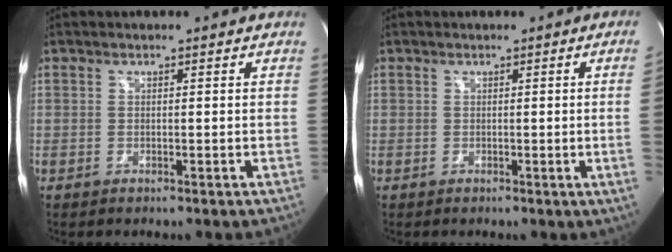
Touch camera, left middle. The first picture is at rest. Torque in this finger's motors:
{"motor_torque": [0.19, -0.53, -0.72, -0.07]}